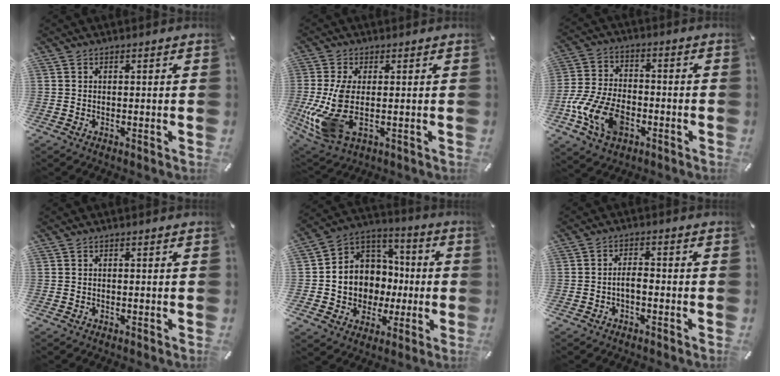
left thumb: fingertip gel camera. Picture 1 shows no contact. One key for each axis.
{"total": 10.9, "fx": -0.3, "fy": 4.7, "fz": 9.8, "tx": -0.230, "ty": -0.027, "tz": 0.000}
{"total": 12.7, "fx": -5.2, "fy": 8.1, "fz": 8.2, "tx": -0.175, "ty": 0.020, "tz": -0.091}
{"total": 0.0}
{"total": 10.1, "fx": -0.7, "fy": 10.0, "fz": 0.8, "tx": -0.033, "ty": -0.020, "tz": 0.003}
{"total": 2.8, "fx": -1.2, "fy": 1.2, "fz": 2.3, "tx": -0.041, "ty": 0.009, "tz": -0.023}